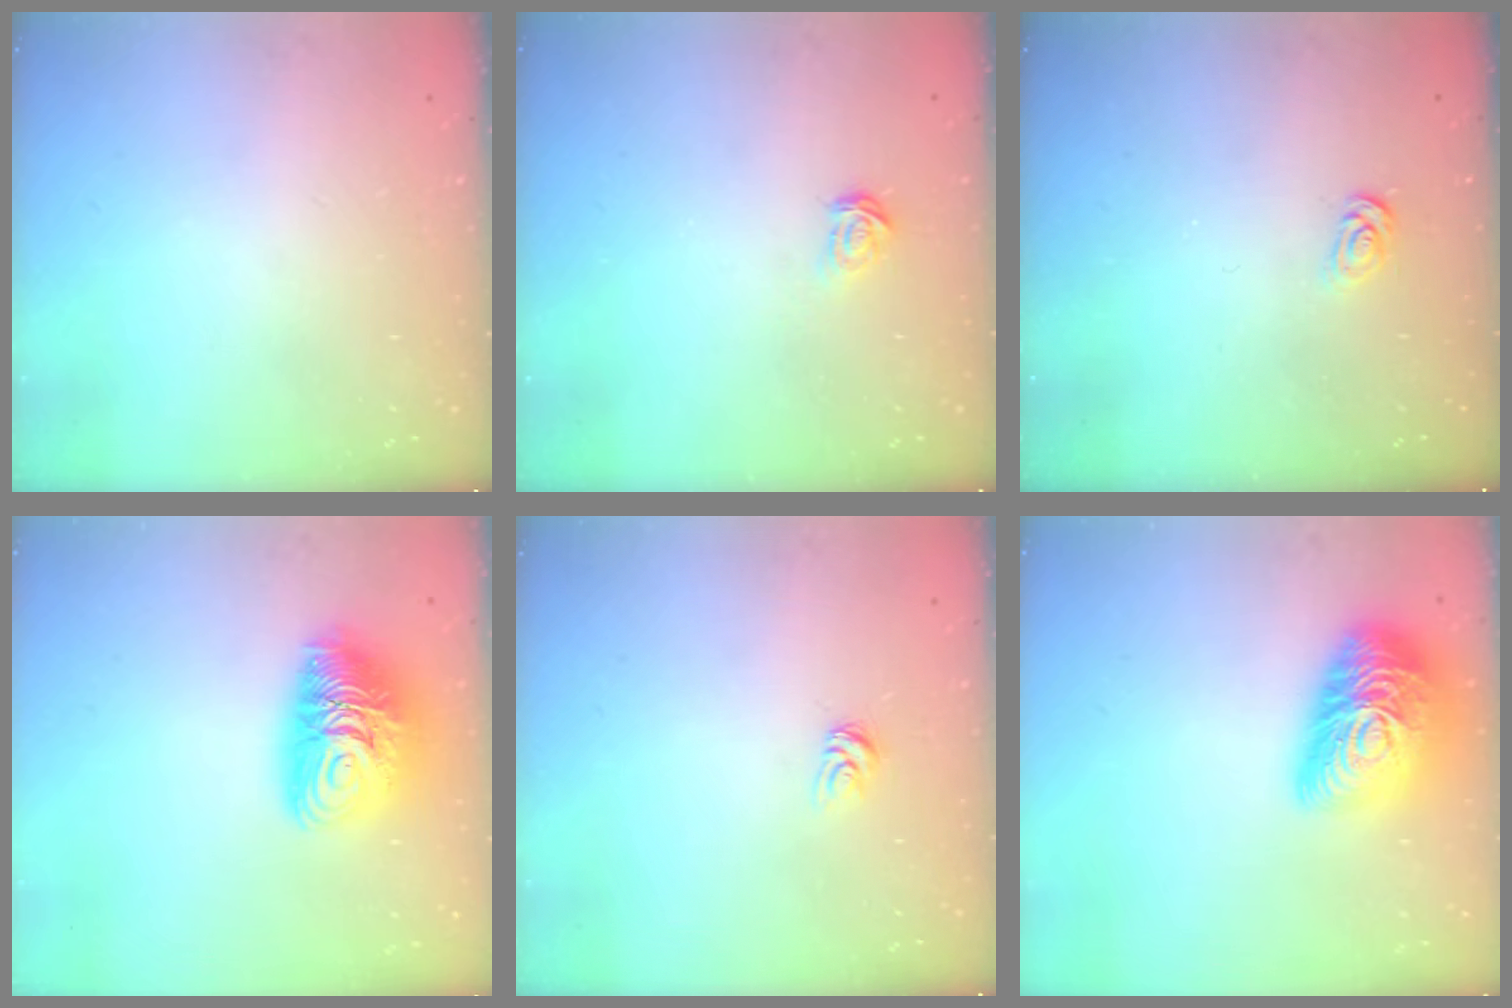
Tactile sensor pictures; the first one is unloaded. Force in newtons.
{"total": 2.1, "press": 2.1, "slide": 0.2}
{"total": 2.7, "press": 2.7, "slide": 0.3}
{"total": 13.7, "press": 13.7, "slide": 1.1}
{"total": 4.1, "press": 4.1, "slide": 0.2}
{"total": 21.3, "press": 21.2, "slide": 1.0}